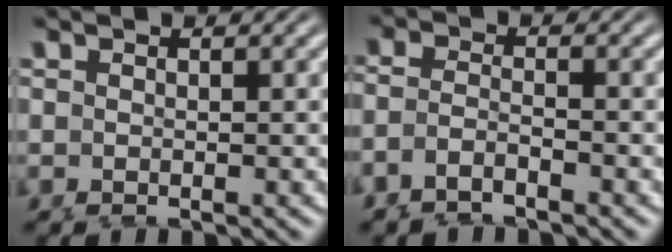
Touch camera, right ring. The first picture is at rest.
{"total": 4.3, "force": [-1.6, 3.6, 1.6], "torque": [-0.057, -0.018, -0.027]}